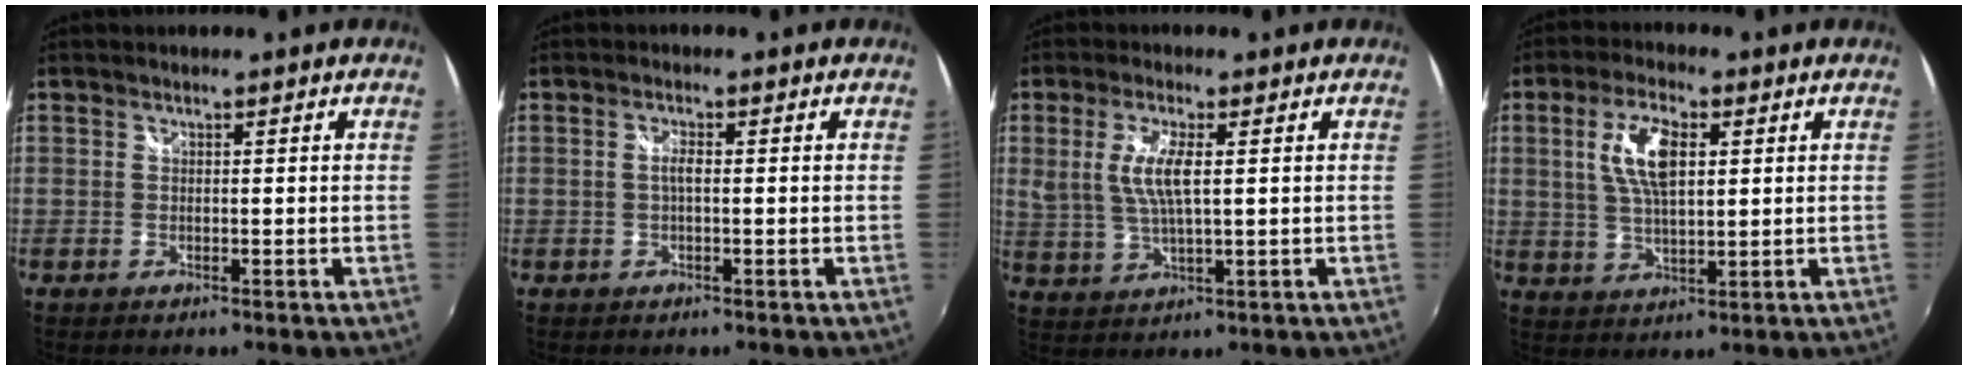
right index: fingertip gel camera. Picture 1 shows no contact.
{"total": 1.6, "force": [-0.1, 0.3, 1.6], "torque": [-0.031, 0.002, -0.004]}
{"total": 6.7, "force": [1.3, 1.6, 6.4], "torque": [-0.133, -0.002, 0.030]}
{"total": 8.8, "force": [2.2, 3.6, 7.7], "torque": [-0.149, 0.008, 0.045]}